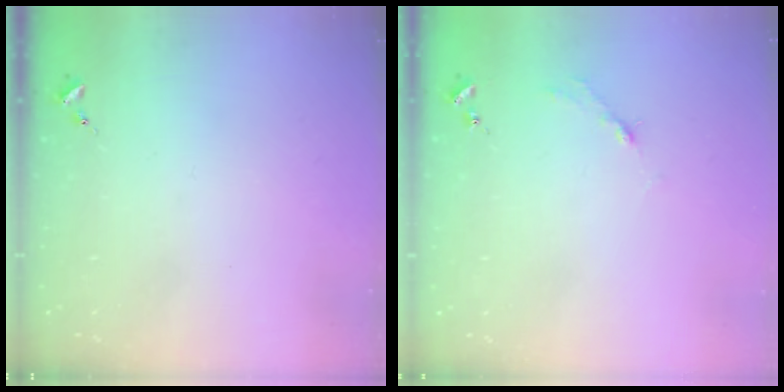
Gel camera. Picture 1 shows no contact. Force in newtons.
{"total": 2.7, "press": 2.7, "slide": 0.4}